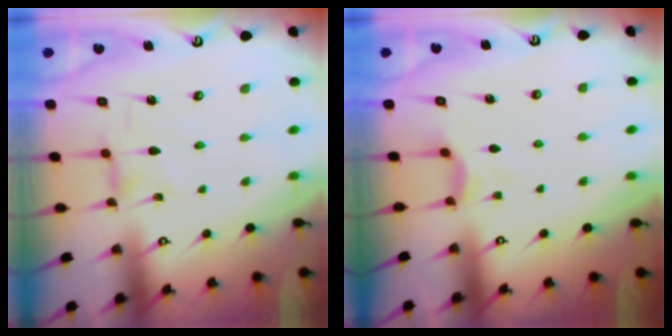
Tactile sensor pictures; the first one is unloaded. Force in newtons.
{"total": 3.9, "press": 3.8, "slide": 0.5}